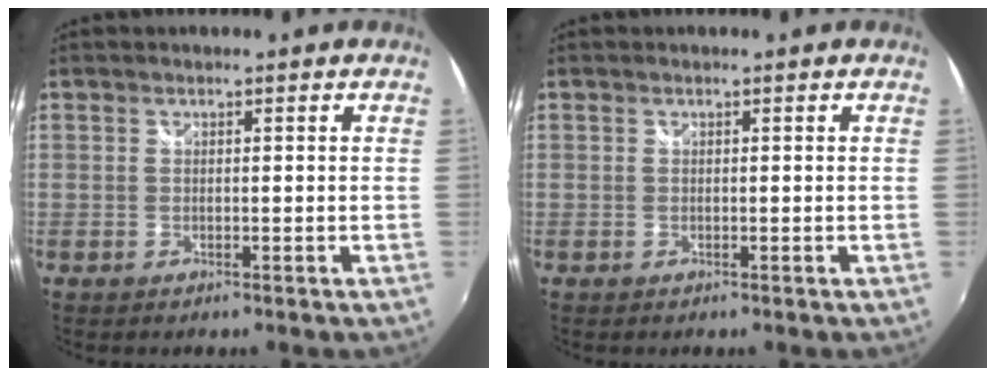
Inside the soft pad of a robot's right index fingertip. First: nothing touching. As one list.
[{"total": 0.0}]